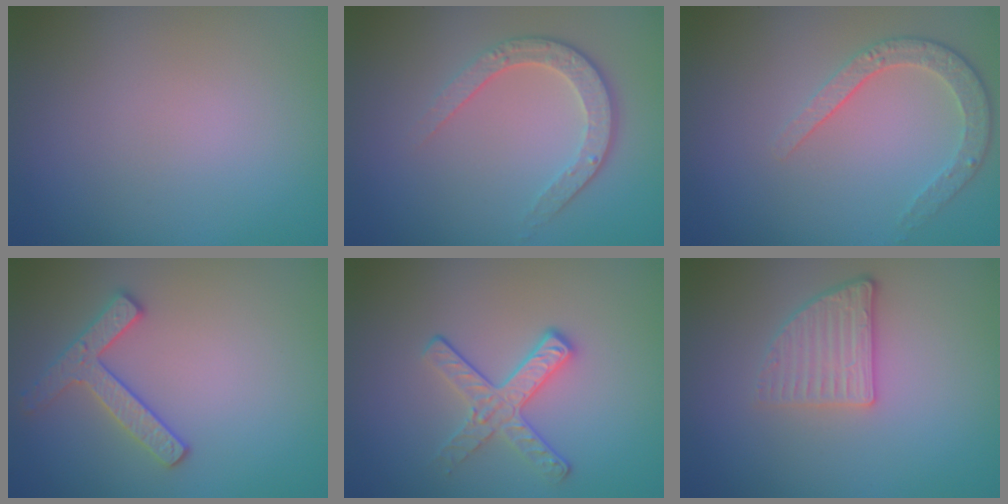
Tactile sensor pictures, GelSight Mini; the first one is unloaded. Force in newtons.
{"total": 3.3, "press": 2.6, "slide": 2.1}
{"total": 2.6, "press": 2.5, "slide": 1.0}
{"total": 2.5, "press": 2.5, "slide": 0.4}
{"total": 2.9, "press": 2.6, "slide": 1.4}
{"total": 2.8, "press": 2.3, "slide": 1.6}